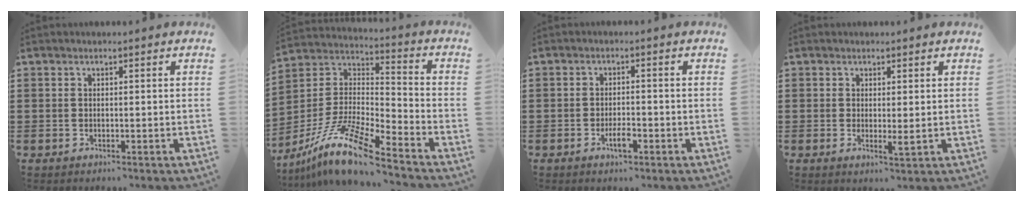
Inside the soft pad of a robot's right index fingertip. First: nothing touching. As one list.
[{"total": 12.9, "force": [-10.2, 1.2, 7.9], "torque": [-0.172, 0.010, -0.201]}, {"total": 3.1, "force": [-1.6, 0.9, 2.6], "torque": [-0.051, -0.001, -0.030]}, {"total": 1.8, "force": [0.4, 0.3, 1.7], "torque": [-0.033, -0.005, 0.008]}]